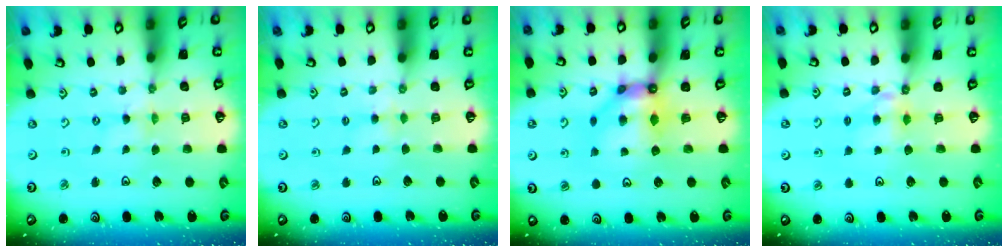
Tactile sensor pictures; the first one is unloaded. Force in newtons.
{"total": 2.9, "press": 2.8, "slide": 0.3}
{"total": 8.6, "press": 8.6, "slide": 0.6}
{"total": 5.4, "press": 5.4, "slide": 0.1}